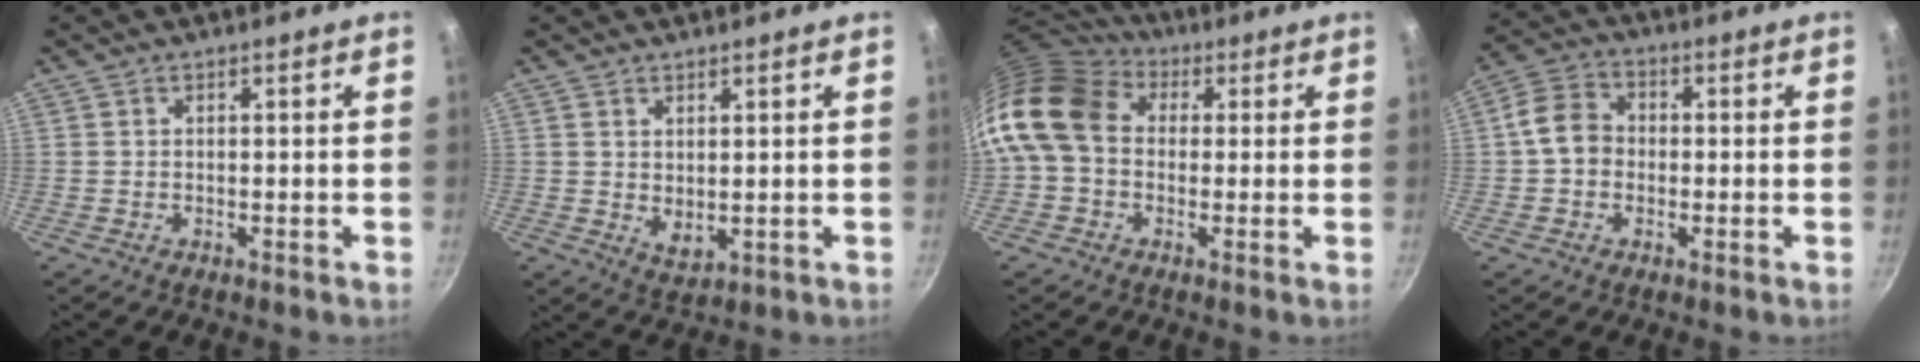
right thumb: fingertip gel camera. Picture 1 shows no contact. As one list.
[{"total": 3.5, "force": [1.3, 1.9, 2.6], "torque": [-0.038, -0.020, 0.027]}, {"total": 13.9, "force": [1.6, 10.9, 8.6], "torque": [-0.151, 0.023, 0.008]}, {"total": 7.0, "force": [-0.5, 5.8, 4.0], "torque": [-0.051, 0.020, -0.025]}]